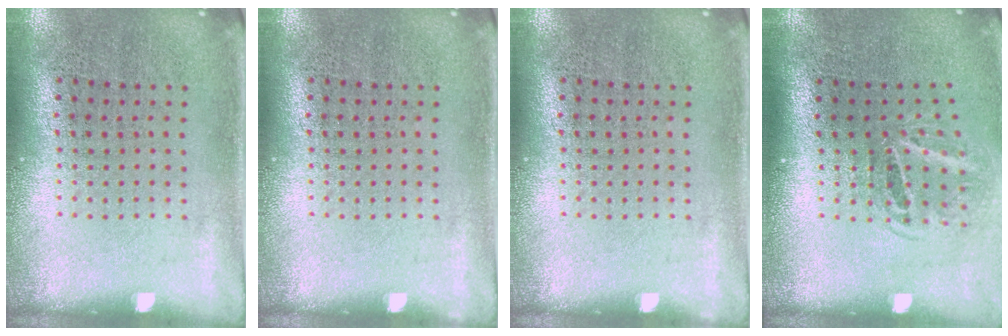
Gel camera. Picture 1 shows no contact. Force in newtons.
{"total": 0.0}
{"total": 0.0}
{"total": 1.9, "press": 1.2, "slide": 1.5}